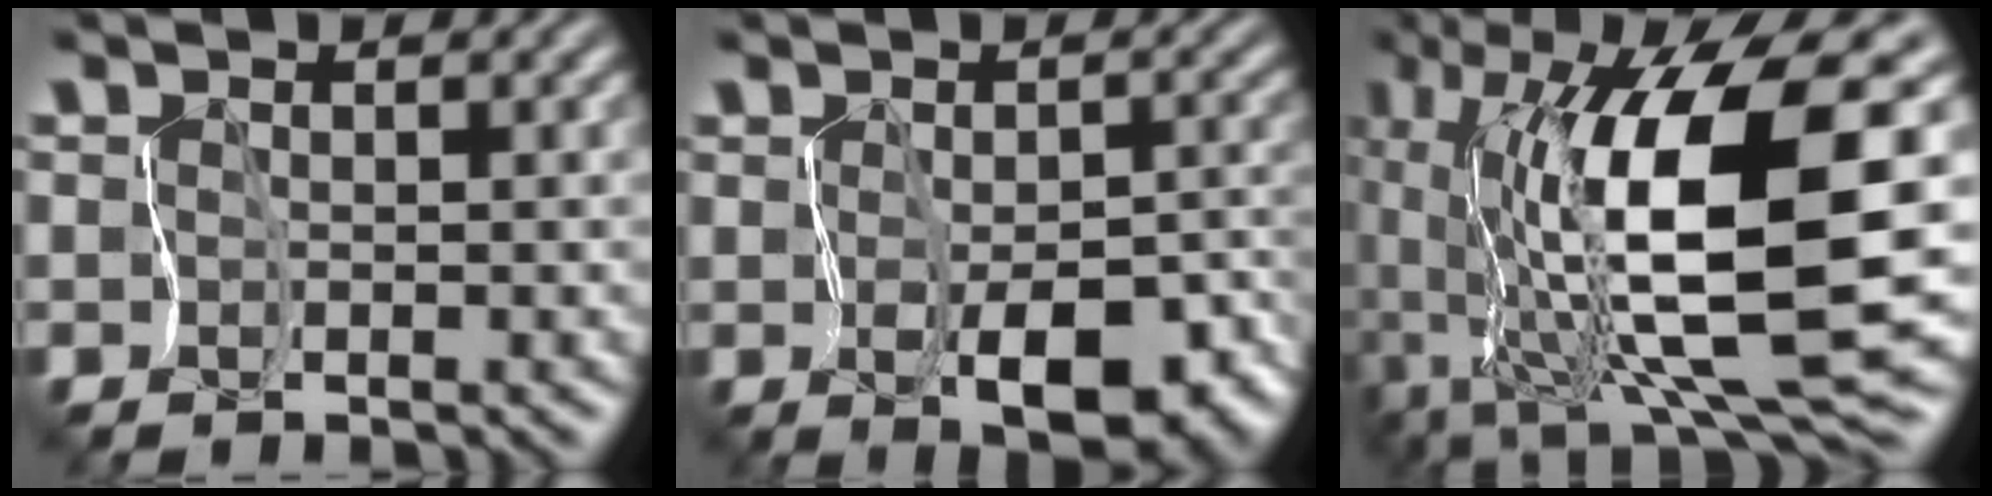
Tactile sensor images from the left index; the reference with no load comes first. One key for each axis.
{"total": 7.3, "fx": -3.7, "fy": 3.0, "fz": 5.5, "tx": -0.063, "ty": -0.019, "tz": -0.034}
{"total": 12.4, "fx": 0.5, "fy": 1.6, "fz": 12.2, "tx": -0.217, "ty": -0.019, "tz": 0.033}